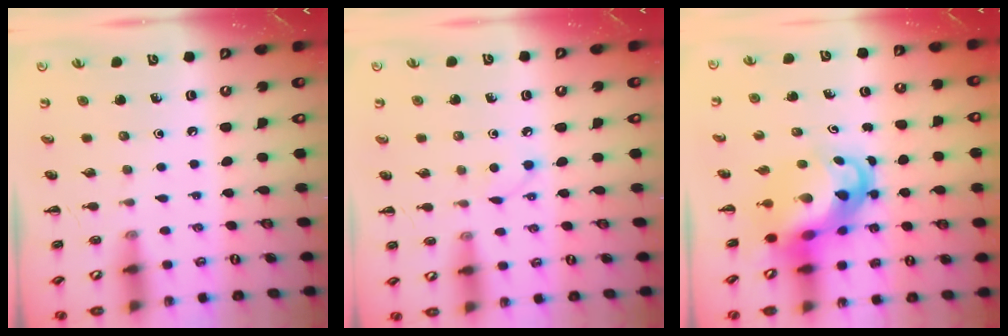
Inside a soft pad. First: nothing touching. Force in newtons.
{"total": 3.1, "press": 2.9, "slide": 1.0}
{"total": 7.7, "press": 7.4, "slide": 2.2}